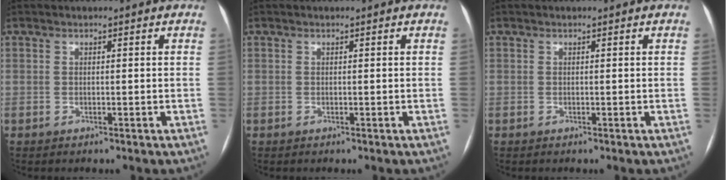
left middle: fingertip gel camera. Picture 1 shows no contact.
{"total": 0.0}
{"total": 0.0}